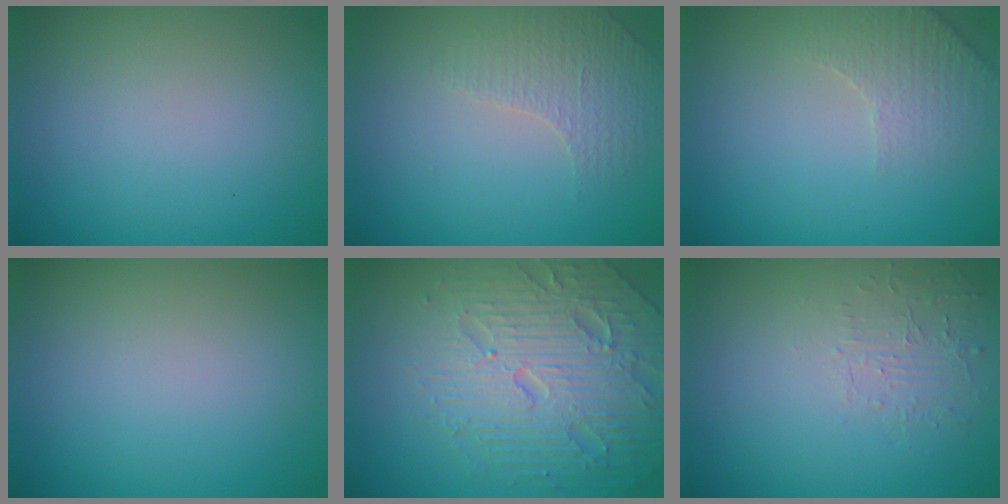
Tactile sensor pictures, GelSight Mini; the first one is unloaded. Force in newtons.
{"total": 1.5, "press": 1.2, "slide": 0.8}
{"total": 2.8, "press": 2.7, "slide": 0.8}
{"total": 0.0}
{"total": 7.4, "press": 7.3, "slide": 1.6}
{"total": 1.6, "press": 0.3, "slide": 1.6}